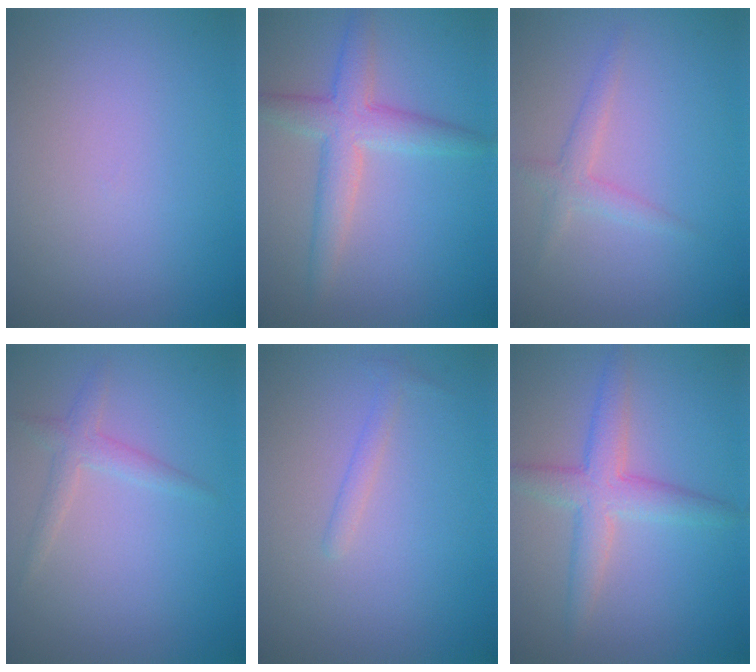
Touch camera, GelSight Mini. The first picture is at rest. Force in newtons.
{"total": 4.2, "press": 4.2, "slide": 0.1}
{"total": 1.8, "press": 1.8, "slide": 0.0}
{"total": 1.8, "press": 1.8, "slide": 0.1}
{"total": 1.0, "press": 1.0, "slide": 0.0}
{"total": 4.0, "press": 4.0, "slide": 0.1}